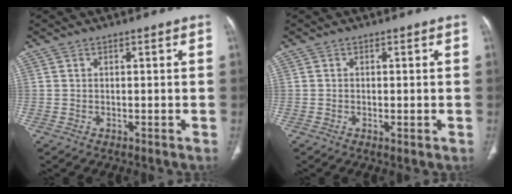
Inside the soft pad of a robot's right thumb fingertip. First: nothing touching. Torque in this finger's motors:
{"motor_torque": [-0.38, 0.58, 0.29, -0.24, -0.03]}